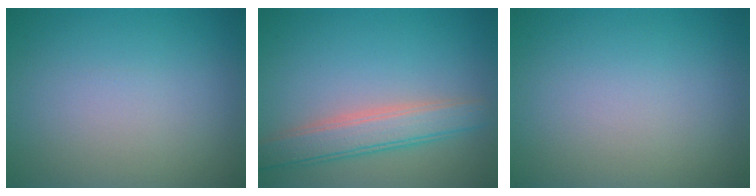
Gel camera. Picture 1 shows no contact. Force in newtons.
{"total": 4.1, "press": 4.1, "slide": 0.3}
{"total": 0.0}